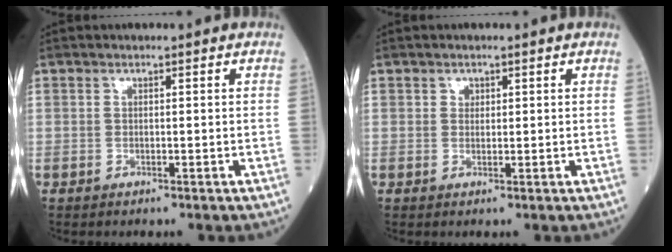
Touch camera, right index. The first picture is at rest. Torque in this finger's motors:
{"motor_torque": [-0.14, 0.05, 0.00, 0.01]}